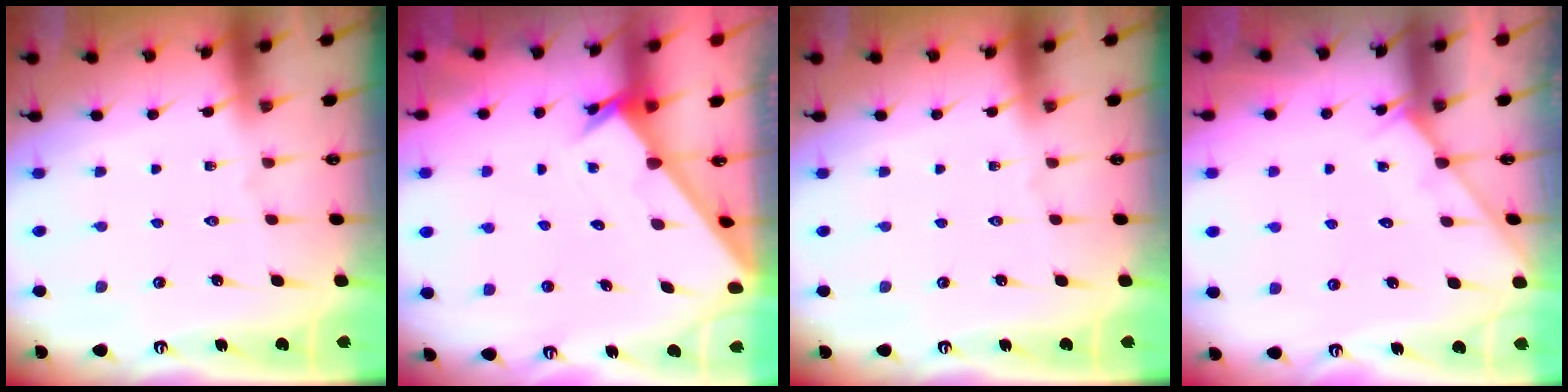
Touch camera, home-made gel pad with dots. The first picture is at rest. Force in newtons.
{"total": 1.5, "press": 1.5, "slide": 0.1}
{"total": 0.0}
{"total": 4.1, "press": 4.1, "slide": 0.4}